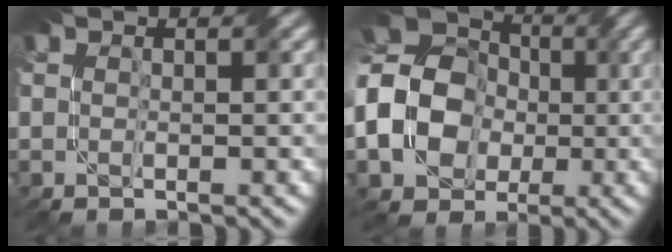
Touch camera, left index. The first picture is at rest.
{"total": 11.6, "force": [-2.0, 9.3, 6.6], "torque": [-0.129, -0.009, -0.056]}